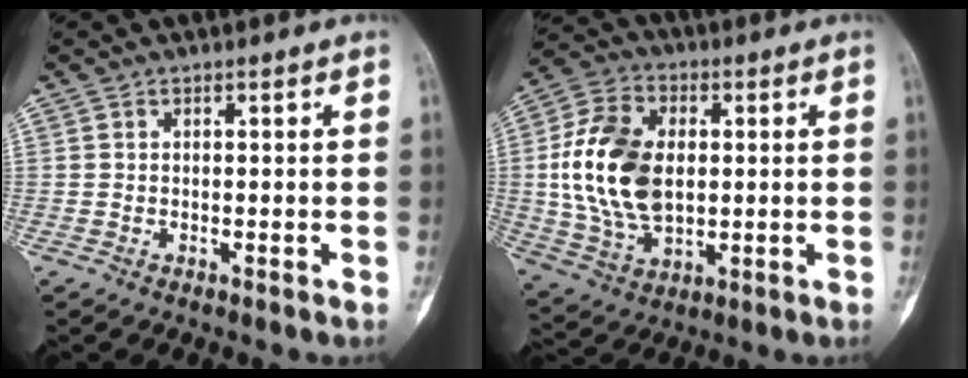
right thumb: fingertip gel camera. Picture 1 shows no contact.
{"total": 17.5, "force": [1.1, 11.4, 13.2], "torque": [-0.240, 0.002, 0.026]}